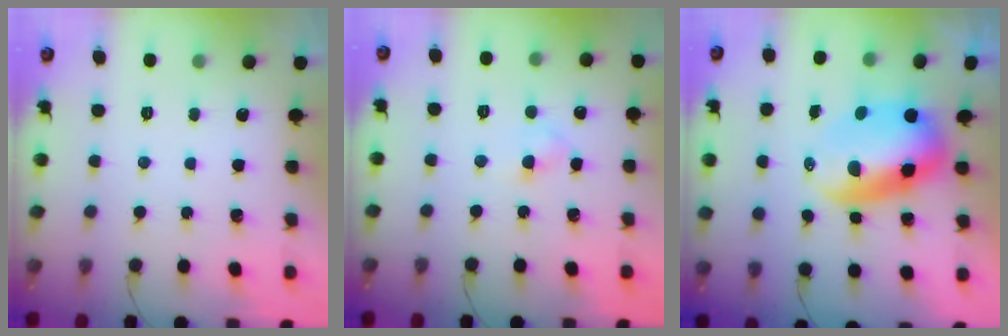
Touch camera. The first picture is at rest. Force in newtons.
{"total": 2.6, "press": 2.4, "slide": 1.1}
{"total": 8.9, "press": 8.6, "slide": 2.2}